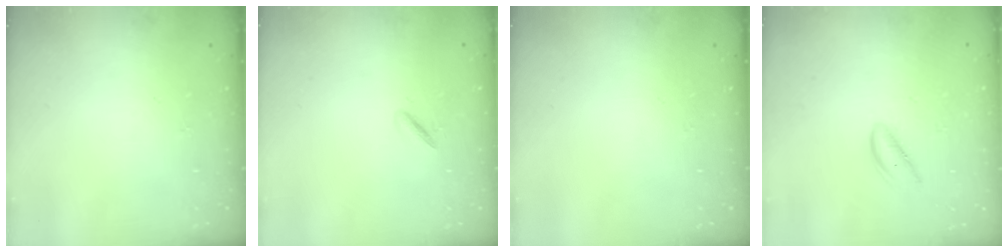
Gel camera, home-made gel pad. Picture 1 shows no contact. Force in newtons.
{"total": 2.1, "press": 1.9, "slide": 0.8}
{"total": 0.0}
{"total": 1.8, "press": 1.7, "slide": 0.6}